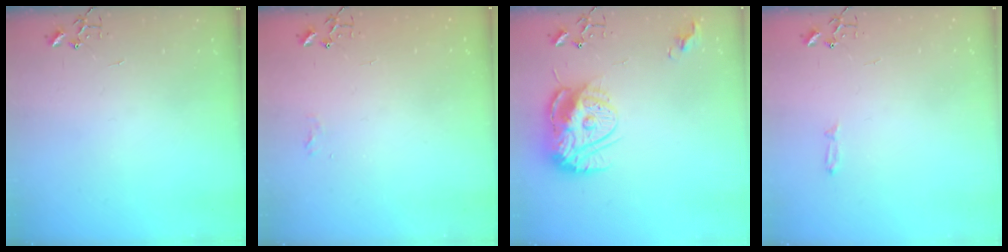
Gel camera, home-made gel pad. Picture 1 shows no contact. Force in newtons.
{"total": 5.6, "press": 5.5, "slide": 0.5}
{"total": 15.9, "press": 15.8, "slide": 1.6}
{"total": 3.0, "press": 2.9, "slide": 0.5}